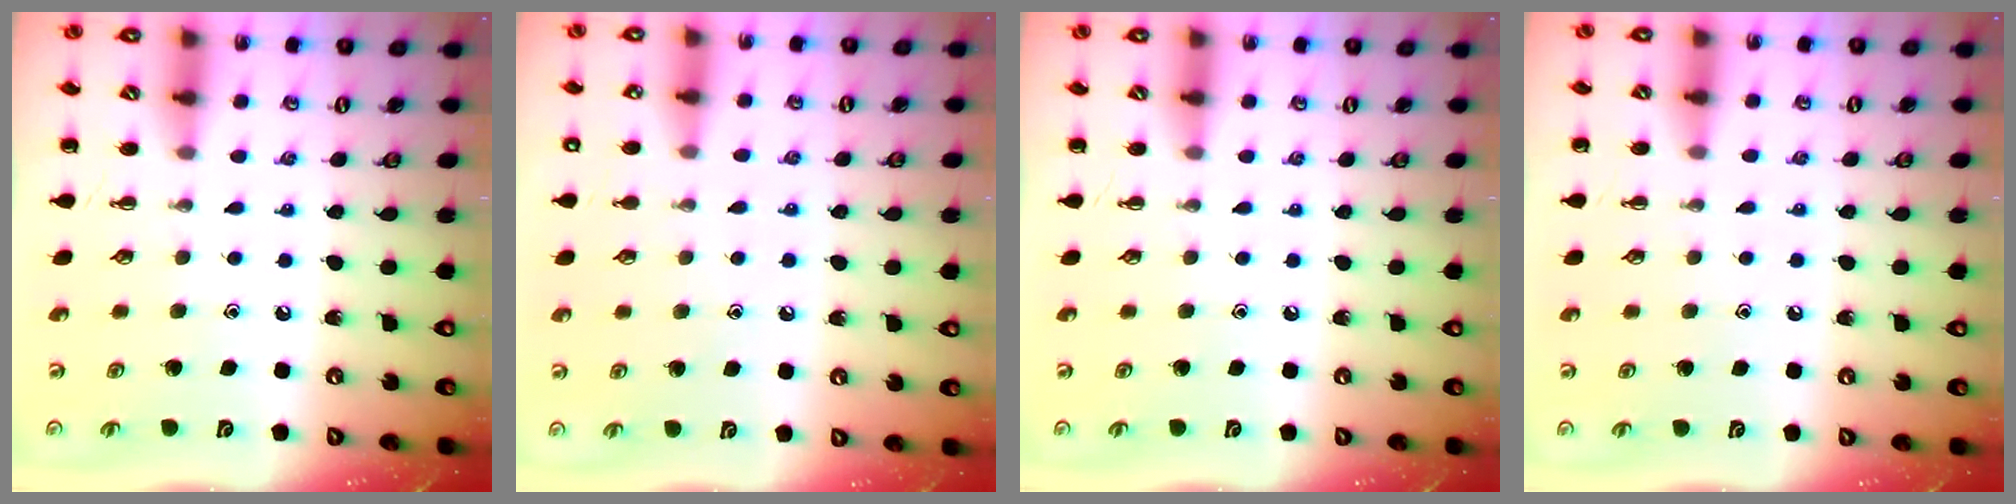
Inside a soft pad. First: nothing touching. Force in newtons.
{"total": 6.0, "press": 5.7, "slide": 2.0}
{"total": 0.0}
{"total": 3.0, "press": 2.8, "slide": 1.1}